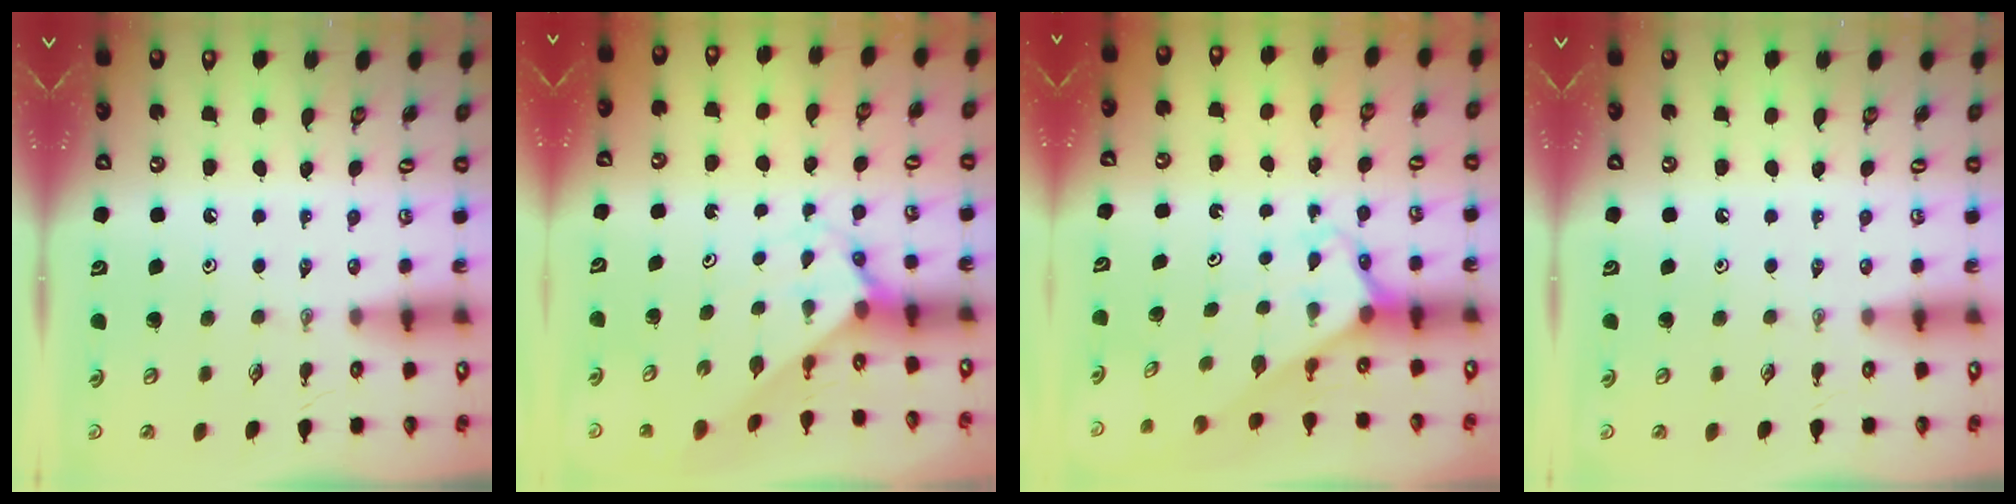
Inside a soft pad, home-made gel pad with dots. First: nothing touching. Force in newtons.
{"total": 2.3, "press": 2.3, "slide": 0.2}
{"total": 2.7, "press": 2.7, "slide": 0.1}
{"total": 0.0}